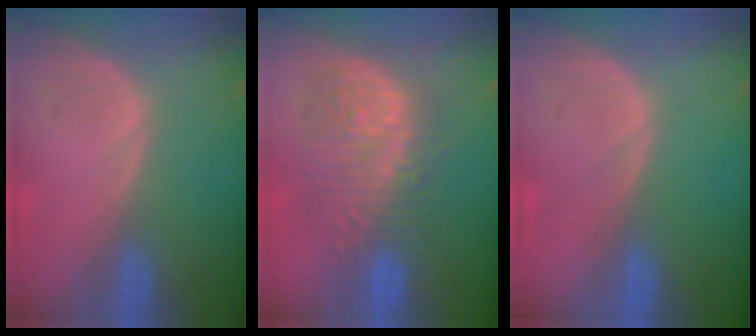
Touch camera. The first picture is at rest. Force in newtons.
{"total": 9.9, "press": 9.9, "slide": 0.5}
{"total": 0.0}